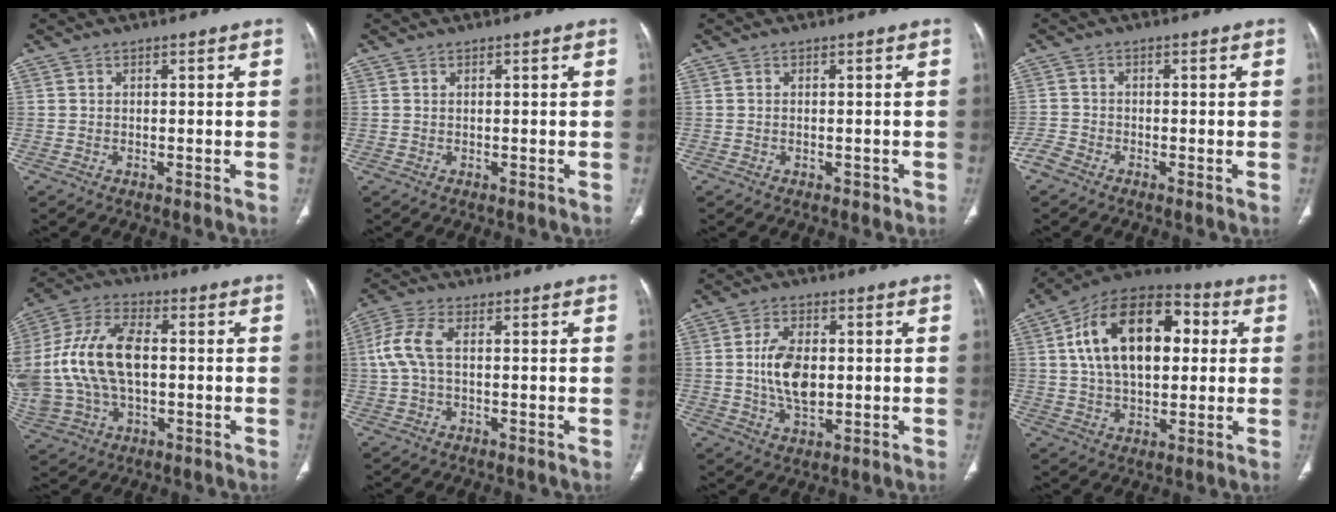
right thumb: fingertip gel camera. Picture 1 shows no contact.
{"total": 0.0}
{"total": 0.8, "force": [-0.3, 0.5, 0.5], "torque": [-0.009, 0.005, 0.000]}
{"total": 2.4, "force": [-1.9, 1.0, 1.0], "torque": [-0.021, -0.001, -0.044]}
{"total": 21.1, "force": [0.4, 12.9, 16.7], "torque": [-0.376, 0.020, 0.014]}
{"total": 6.3, "force": [0.4, 2.9, 5.5], "torque": [-0.143, 0.014, 0.005]}
{"total": 9.4, "force": [0.2, 5.5, 7.6], "torque": [-0.134, -0.001, 0.007]}
{"total": 21.1, "force": [4.1, 12.4, 16.6], "torque": [-0.252, 0.022, 0.060]}